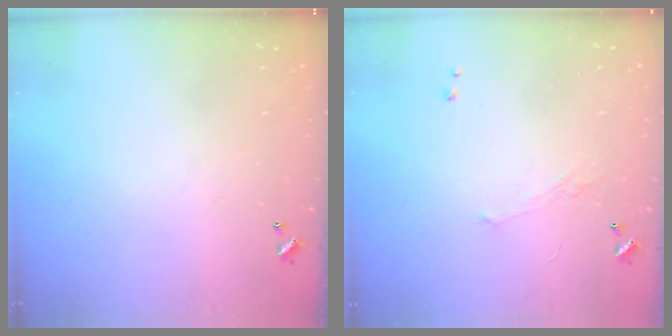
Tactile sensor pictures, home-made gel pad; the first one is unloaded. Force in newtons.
{"total": 0.7, "press": 0.0, "slide": 0.7}